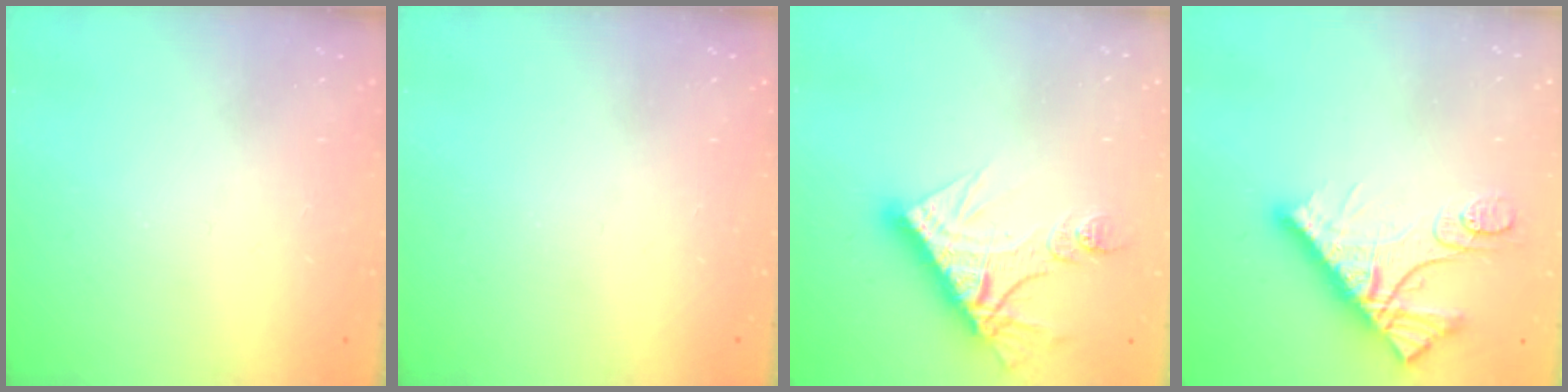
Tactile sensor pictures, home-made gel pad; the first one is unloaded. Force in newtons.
{"total": 0.0}
{"total": 14.0, "press": 13.9, "slide": 1.2}
{"total": 12.7, "press": 12.7, "slide": 0.7}